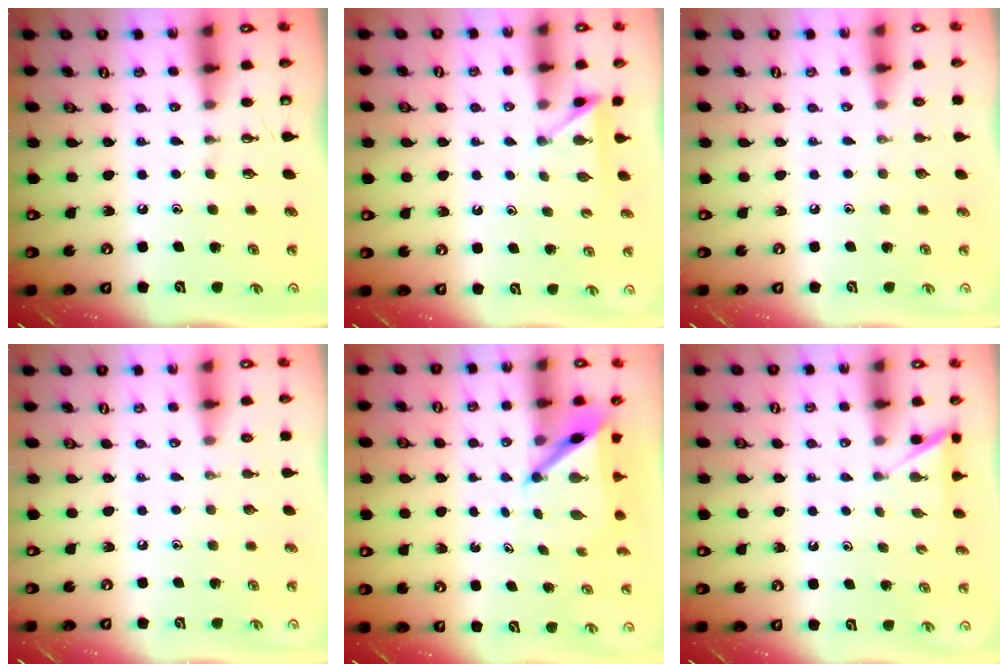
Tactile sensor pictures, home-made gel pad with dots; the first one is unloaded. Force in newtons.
{"total": 3.0, "press": 3.0, "slide": 0.4}
{"total": 0.0}
{"total": 0.0}
{"total": 4.9, "press": 4.9, "slide": 0.2}
{"total": 2.7, "press": 2.7, "slide": 0.2}